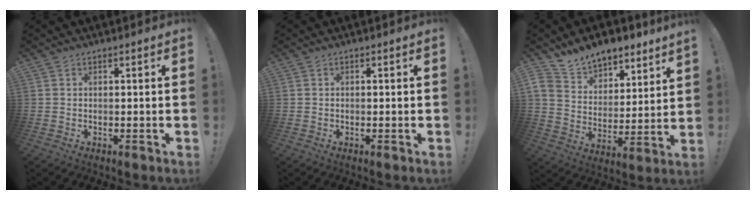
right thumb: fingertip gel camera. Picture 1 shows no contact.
{"total": 0.6, "force": [-0.5, 0.2, 0.3], "torque": [-0.011, 0.004, -0.008]}
{"total": 11.3, "force": [10.0, 4.7, 2.1], "torque": [-0.054, -0.079, 0.191]}